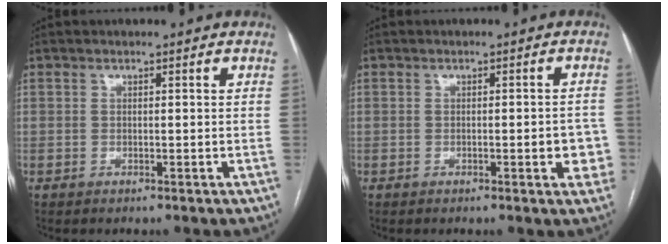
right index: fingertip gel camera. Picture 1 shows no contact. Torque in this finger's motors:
{"motor_torque": [1.16, -0.27, 0.46, 0.07]}